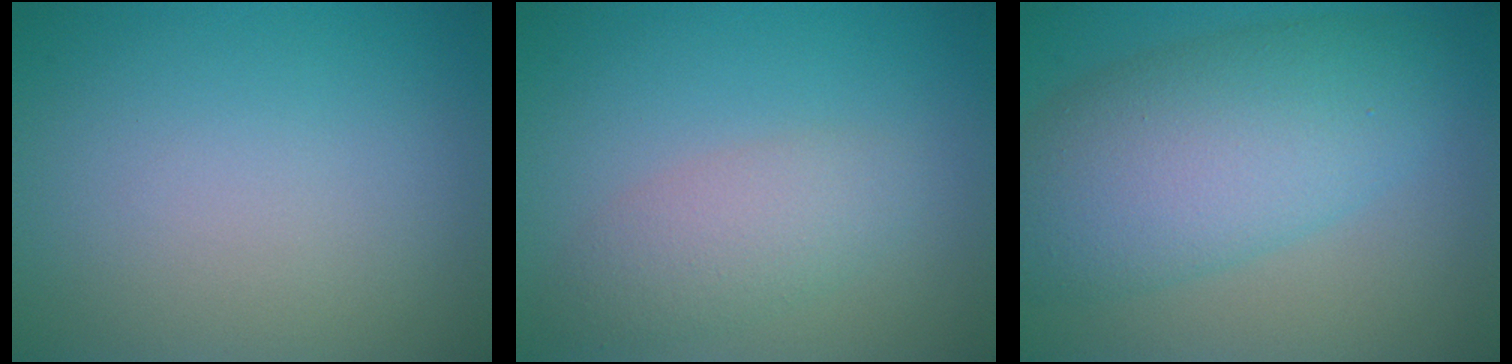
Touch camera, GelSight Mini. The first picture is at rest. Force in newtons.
{"total": 3.0, "press": 3.0, "slide": 0.1}
{"total": 8.7, "press": 8.6, "slide": 0.2}